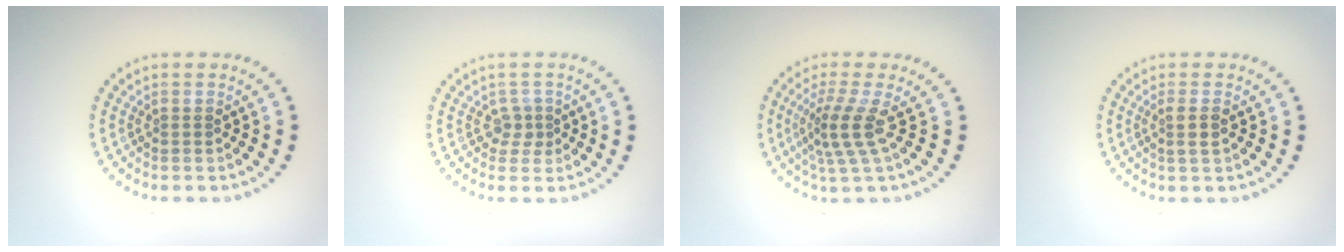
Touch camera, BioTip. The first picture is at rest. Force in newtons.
{"total": 1.5, "press": 1.1, "slide": 1.0}
{"total": 3.4, "press": 2.4, "slide": 2.4}
{"total": 1.5, "press": 1.3, "slide": 0.8}